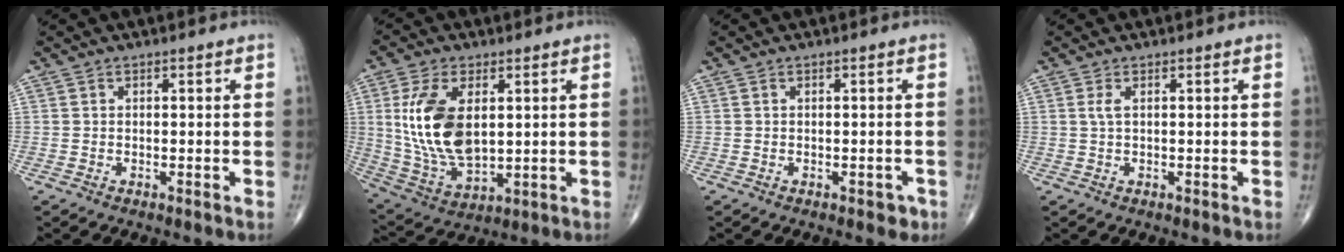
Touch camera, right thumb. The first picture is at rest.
{"total": 15.4, "force": [2.7, 8.4, 12.7], "torque": [-0.248, -0.016, 0.063]}
{"total": 1.5, "force": [-0.8, 0.9, 0.9], "torque": [-0.002, 0.002, -0.009]}
{"total": 1.3, "force": [0.3, 0.3, 1.2], "torque": [-0.037, 0.006, 0.010]}